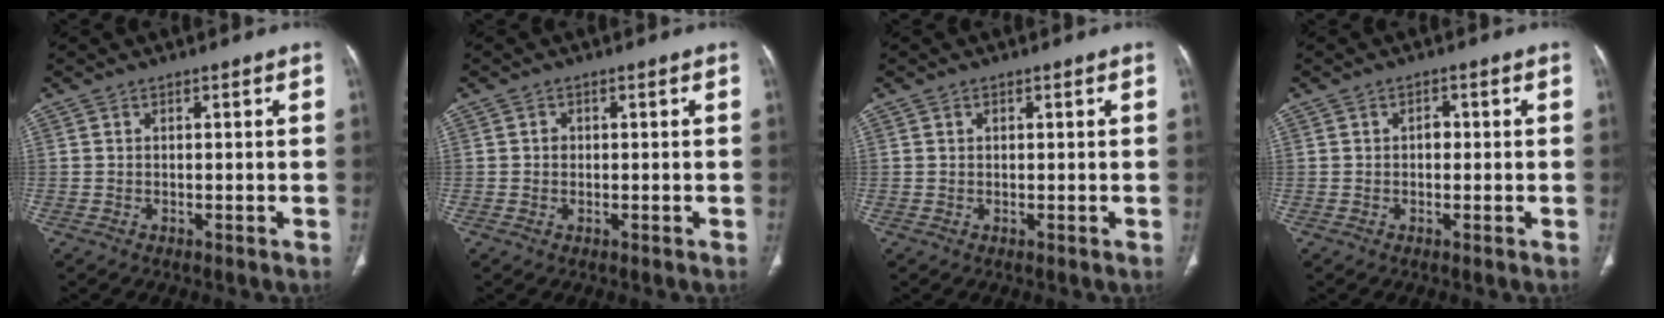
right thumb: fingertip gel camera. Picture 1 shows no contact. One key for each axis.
{"total": 1.2, "fx": 0.0, "fy": 1.0, "fz": 0.5, "tx": -0.006, "ty": 0.002, "tz": 0.000}
{"total": 0.6, "fx": 0.2, "fy": 0.4, "fz": 0.3, "tx": -0.002, "ty": 0.000, "tz": 0.005}
{"total": 1.6, "fx": 0.0, "fy": 1.2, "fz": 1.0, "tx": -0.008, "ty": 0.005, "tz": -0.004}